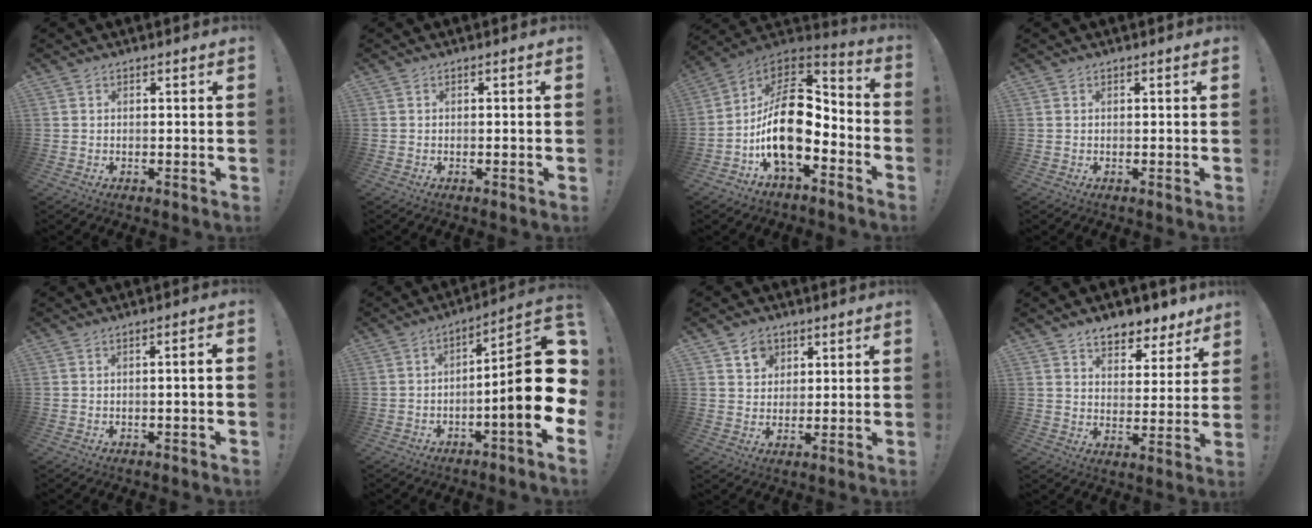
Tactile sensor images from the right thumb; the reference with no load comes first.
{"total": 0.9, "force": [-0.4, -0.3, 0.8], "torque": [-0.014, 0.000, -0.007]}
{"total": 19.7, "force": [-2.9, 11.0, 16.0], "torque": [-0.290, 0.014, -0.042]}
{"total": 0.0}
{"total": 2.7, "force": [-0.9, -0.3, 2.5], "torque": [-0.042, -0.002, -0.014]}
{"total": 19.8, "force": [-2.3, 3.5, 19.4], "torque": [-0.285, 0.010, -0.033]}
{"total": 5.9, "force": [3.4, 4.7, 1.1], "torque": [-0.006, -0.019, 0.061]}
{"total": 8.0, "force": [6.5, 3.9, 2.5], "torque": [-0.027, -0.052, 0.118]}